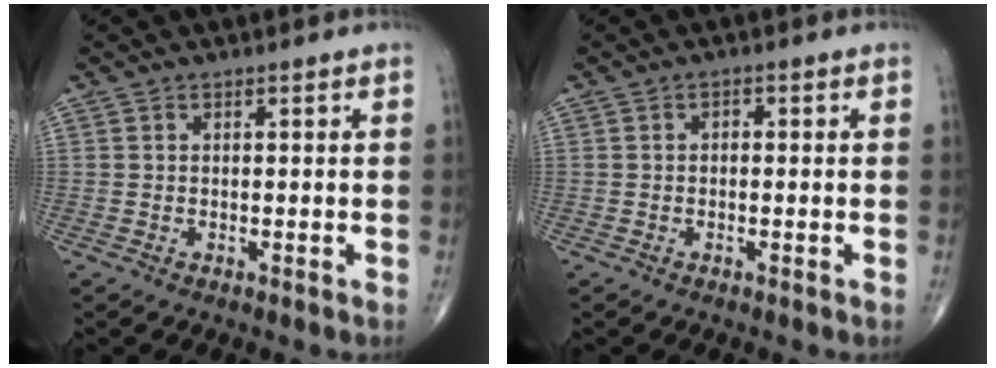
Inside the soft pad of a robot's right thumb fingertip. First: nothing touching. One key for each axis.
{"total": 0.8, "fx": -0.1, "fy": 0.6, "fz": 0.5, "tx": -0.003, "ty": 0.003, "tz": -0.005}